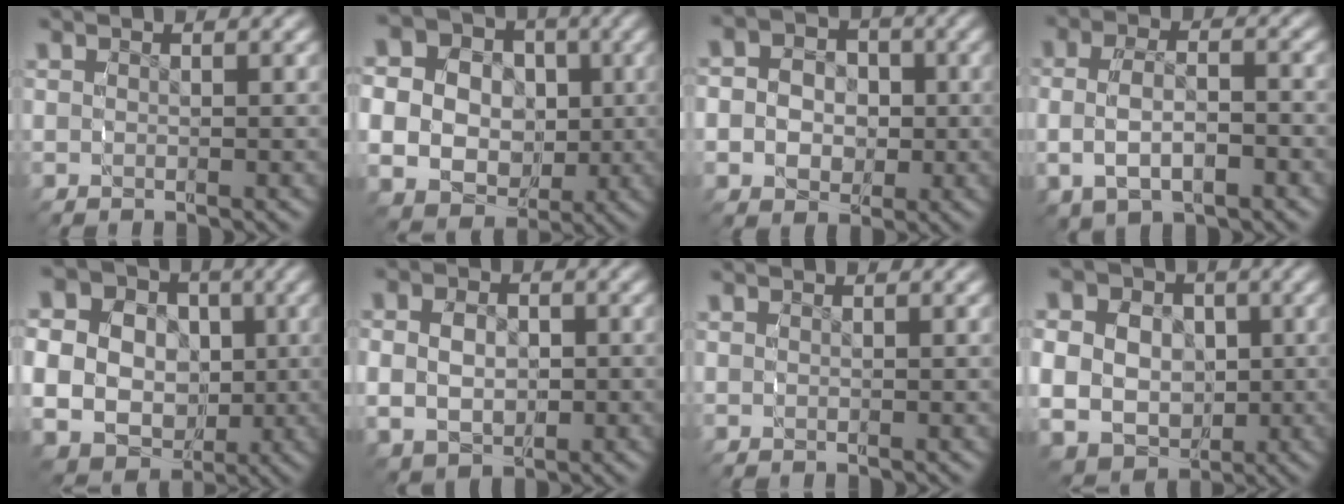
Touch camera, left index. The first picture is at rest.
{"total": 16.0, "force": [-1.2, 14.5, 6.8], "torque": [-0.164, -0.048, -0.031]}
{"total": 7.5, "force": [-1.0, 6.6, 3.3], "torque": [-0.066, -0.016, -0.025]}
{"total": 4.6, "force": [-1.2, 3.0, 3.3], "torque": [-0.070, -0.003, -0.018]}
{"total": 17.9, "force": [-1.7, 16.2, 7.5], "torque": [-0.184, -0.054, -0.039]}
{"total": 5.2, "force": [-0.4, 4.3, 3.0], "torque": [-0.069, -0.015, -0.002]}
{"total": 0.0}
{"total": 13.0, "force": [-1.9, 11.6, 5.5], "torque": [-0.130, -0.048, -0.032]}